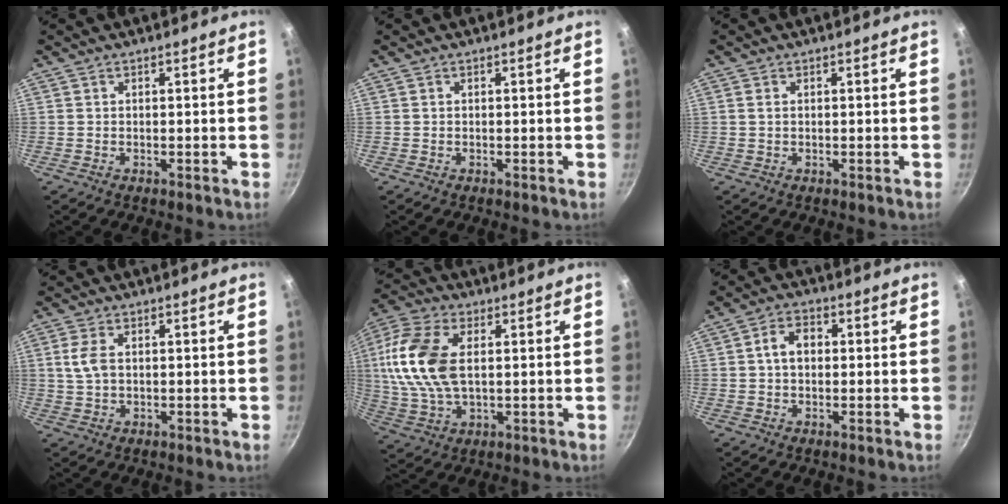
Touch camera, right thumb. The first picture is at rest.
{"total": 0.0}
{"total": 1.0, "force": [0.3, 0.6, 0.7], "torque": [-0.014, 0.002, 0.004]}
{"total": 4.5, "force": [0.8, 2.7, 3.5], "torque": [-0.075, 0.003, 0.016]}
{"total": 15.8, "force": [2.4, 9.1, 12.7], "torque": [-0.257, 0.006, 0.042]}
{"total": 5.2, "force": [0.5, 3.7, 3.6], "torque": [-0.047, 0.015, 0.000]}